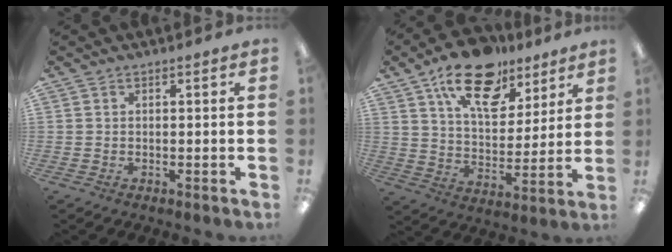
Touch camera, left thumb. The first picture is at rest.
{"total": 18.5, "force": [12.1, 9.4, 10.4], "torque": [-0.162, -0.057, 0.210]}